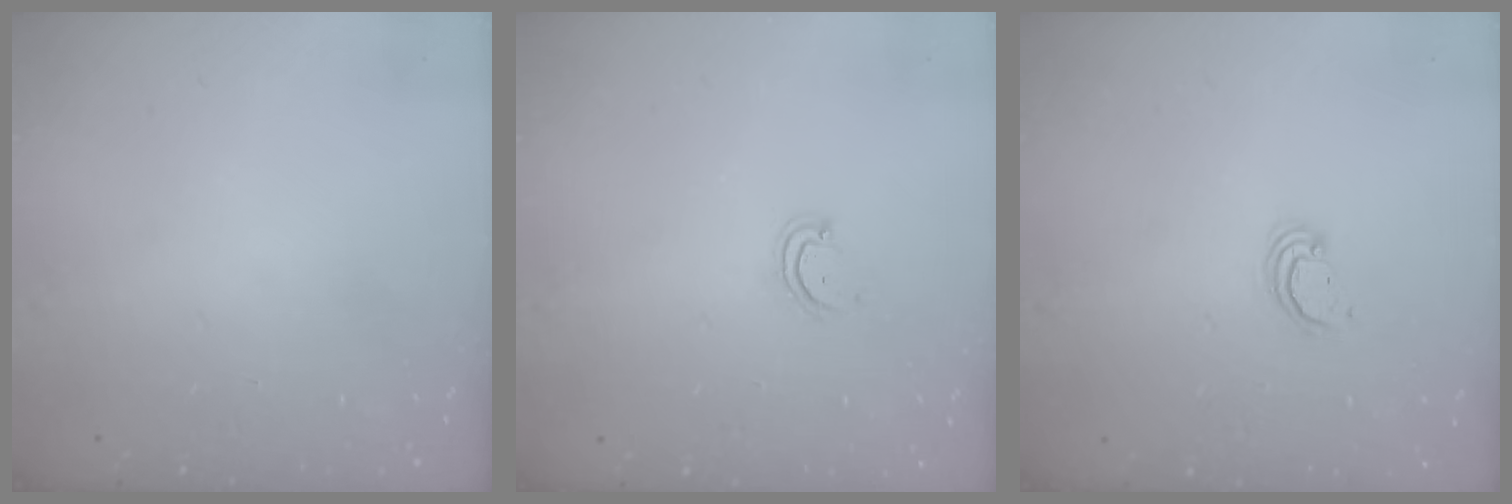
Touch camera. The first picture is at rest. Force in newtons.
{"total": 3.8, "press": 3.8, "slide": 0.2}
{"total": 2.1, "press": 2.1, "slide": 0.1}